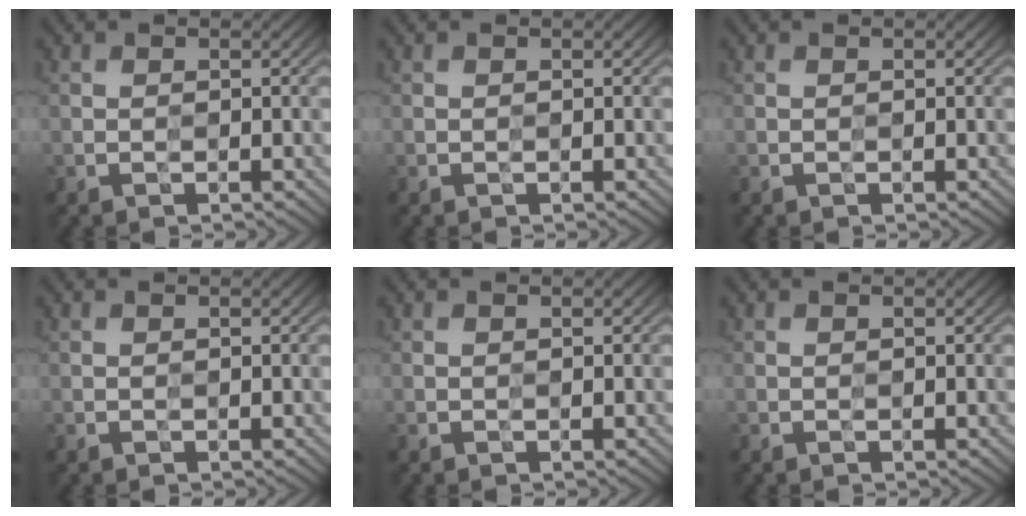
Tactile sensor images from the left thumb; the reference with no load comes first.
{"total": 0.0}
{"total": 0.0}
{"total": 0.0}
{"total": 0.0}
{"total": 0.0}